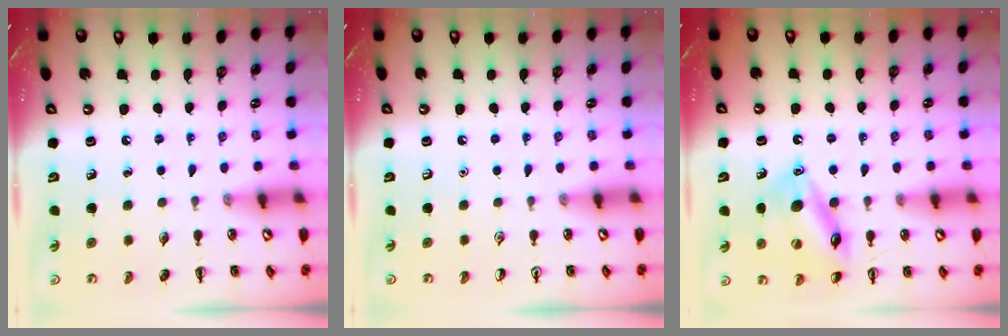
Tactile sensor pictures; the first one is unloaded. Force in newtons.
{"total": 0.0}
{"total": 15.1, "press": 14.8, "slide": 2.8}